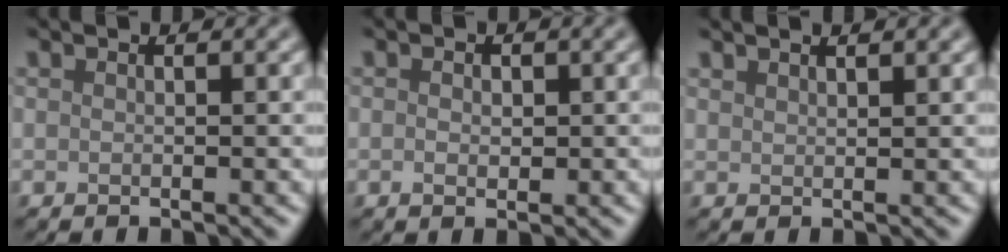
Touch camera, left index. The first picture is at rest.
{"total": 1.1, "force": [0.0, 0.8, 0.9], "torque": [-0.012, -0.001, -0.002]}
{"total": 1.3, "force": [1.2, 0.1, 0.4], "torque": [-0.006, 0.001, 0.018]}